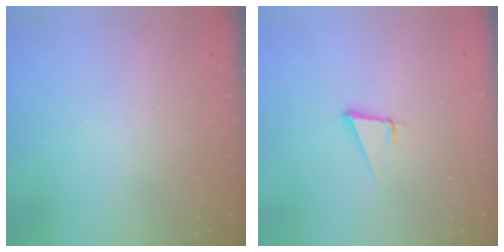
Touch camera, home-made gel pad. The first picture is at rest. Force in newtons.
{"total": 4.8, "press": 3.6, "slide": 3.1}